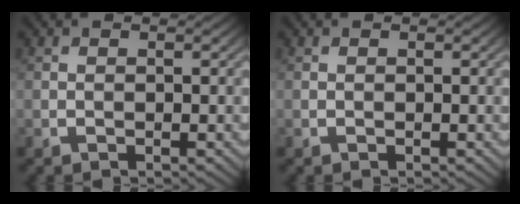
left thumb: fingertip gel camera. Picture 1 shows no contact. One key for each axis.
{"total": 0.0}